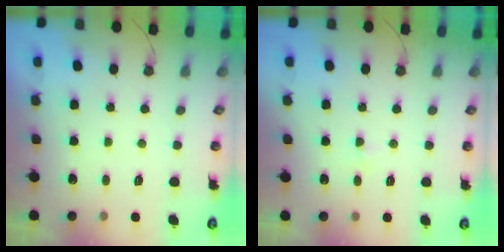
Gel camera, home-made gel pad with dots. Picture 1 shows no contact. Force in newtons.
{"total": 1.6, "press": 1.6, "slide": 0.2}